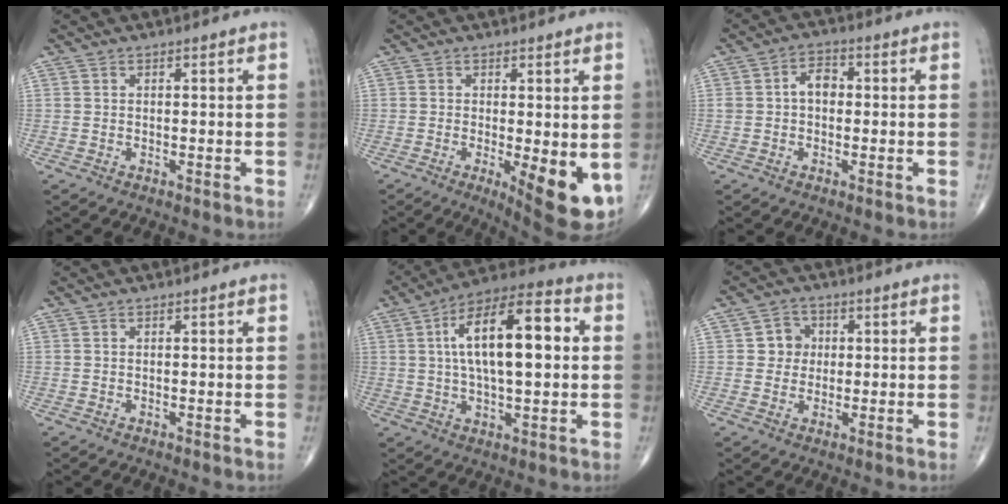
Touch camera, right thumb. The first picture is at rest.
{"total": 9.7, "force": [-2.2, 3.0, 8.9], "torque": [-0.115, -0.021, -0.023]}
{"total": 4.4, "force": [0.1, 3.0, 3.1], "torque": [-0.046, 0.019, -0.004]}
{"total": 0.0}
{"total": 18.1, "force": [2.8, 7.2, 16.4], "torque": [-0.264, 0.024, 0.039]}
{"total": 4.4, "force": [0.6, 4.1, 1.4], "torque": [0.008, 0.006, 0.002]}